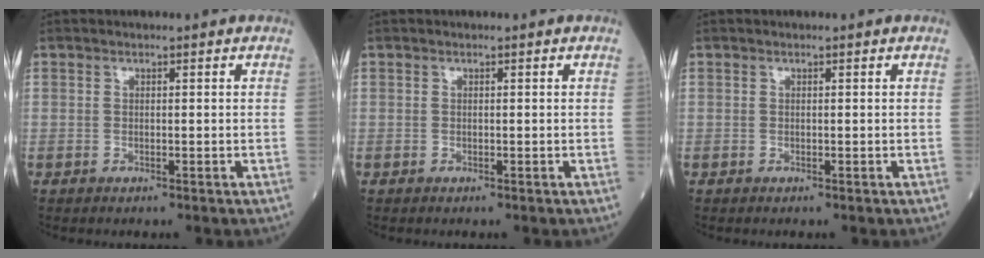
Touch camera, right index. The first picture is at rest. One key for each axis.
{"total": 0.0}
{"total": 0.0}